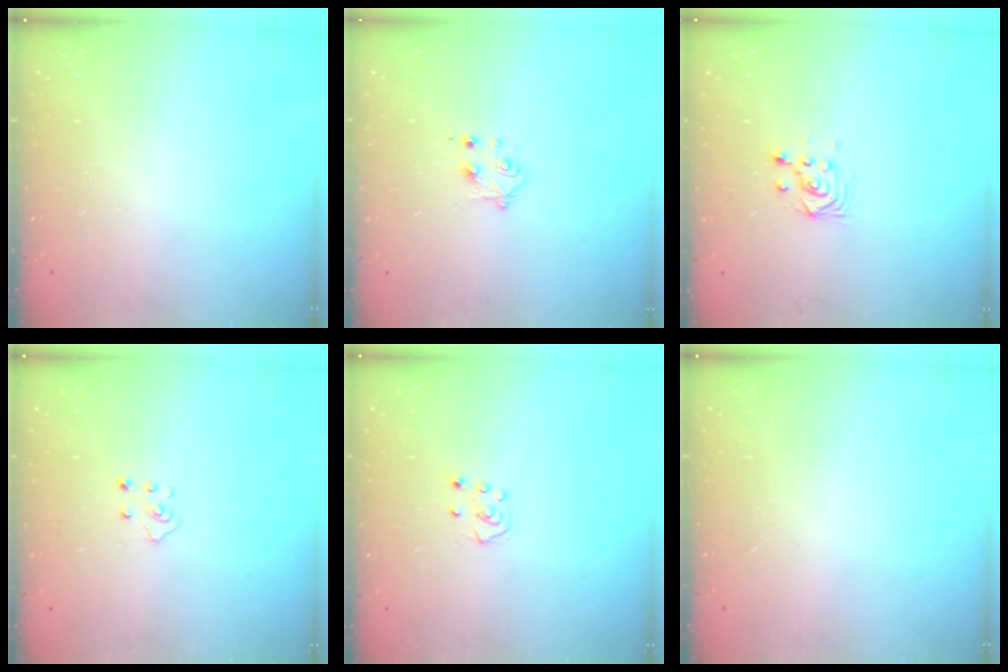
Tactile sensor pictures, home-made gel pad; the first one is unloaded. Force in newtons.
{"total": 4.1, "press": 4.1, "slide": 0.5}
{"total": 3.7, "press": 3.7, "slide": 0.3}
{"total": 2.7, "press": 2.7, "slide": 0.2}
{"total": 3.7, "press": 3.6, "slide": 0.4}
{"total": 0.0}